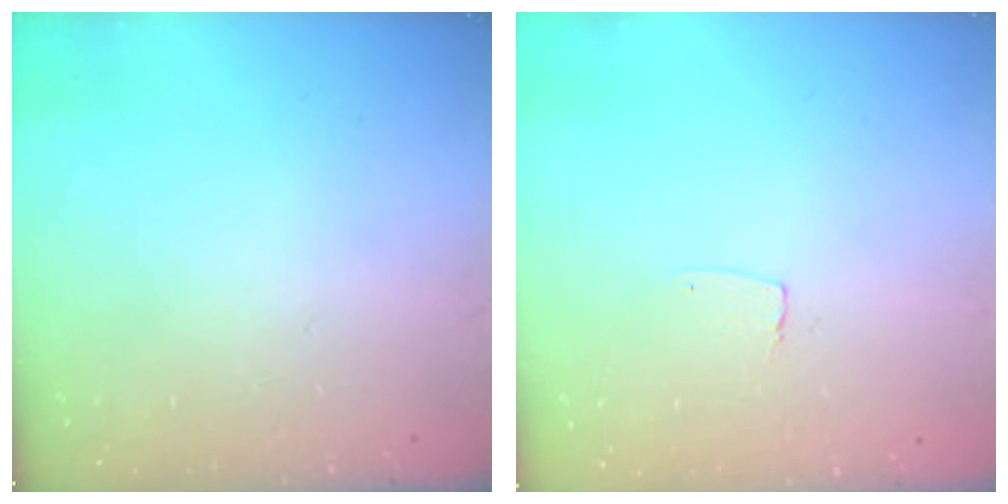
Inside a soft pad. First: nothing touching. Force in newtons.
{"total": 3.5, "press": 3.5, "slide": 0.2}